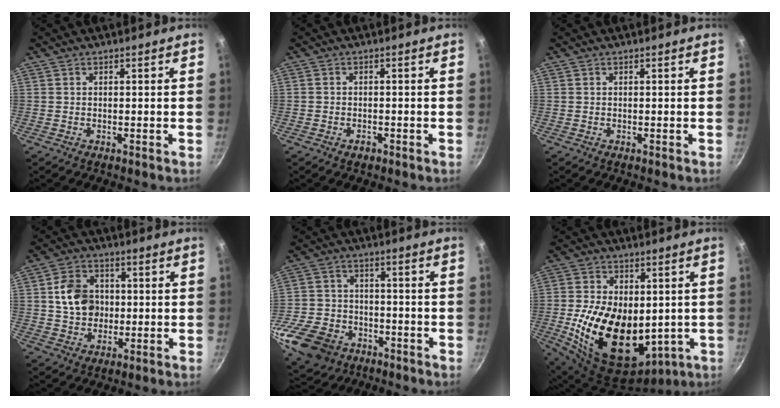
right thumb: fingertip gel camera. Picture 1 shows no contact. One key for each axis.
{"total": 1.7, "fx": -1.0, "fy": 1.1, "fz": 0.8, "tx": -0.014, "ty": 0.008, "tz": -0.017}
{"total": 0.0}
{"total": 9.7, "fx": 0.9, "fy": 8.0, "fz": 5.4, "tx": -0.068, "ty": 0.012, "tz": 0.013}
{"total": 17.9, "fx": -7.8, "fy": 13.2, "fz": 9.1, "tx": -0.184, "ty": 0.032, "tz": -0.131}
{"total": 21.8, "fx": -1.5, "fy": 14.3, "fz": 16.3, "tx": -0.277, "ty": -0.018, "tz": -0.002}